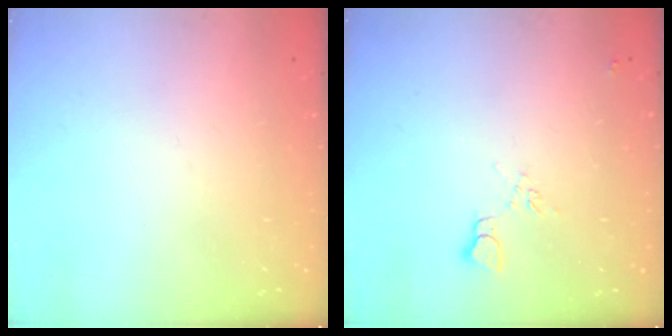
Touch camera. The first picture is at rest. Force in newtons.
{"total": 7.0, "press": 7.0, "slide": 0.6}